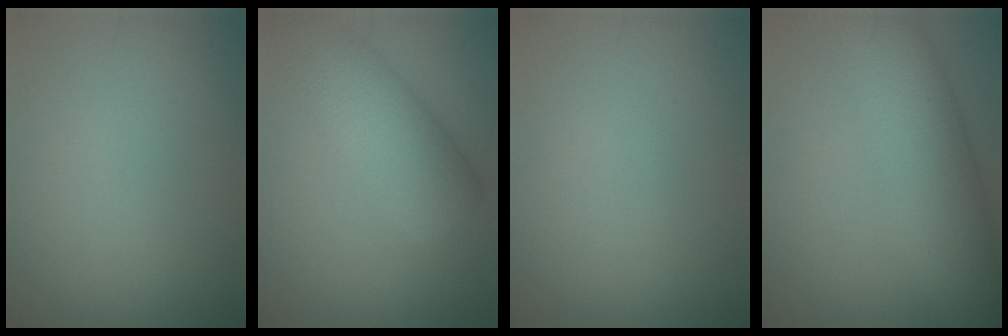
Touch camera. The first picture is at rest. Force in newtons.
{"total": 7.9, "press": 7.9, "slide": 0.3}
{"total": 0.0}
{"total": 9.4, "press": 9.4, "slide": 0.3}